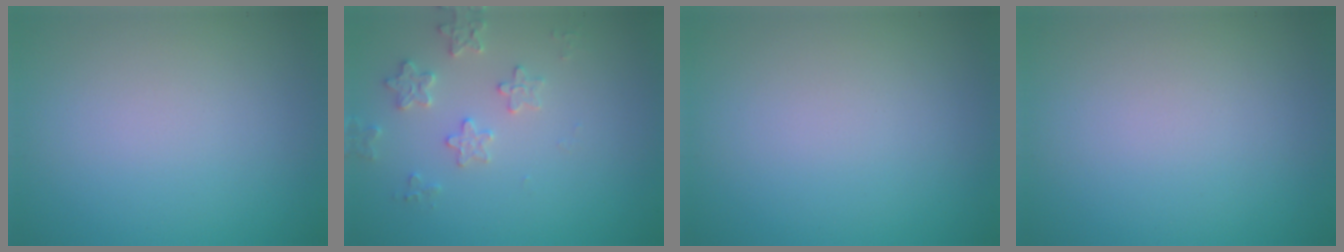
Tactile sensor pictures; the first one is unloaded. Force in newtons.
{"total": 2.5, "press": 2.4, "slide": 0.6}
{"total": 0.0}
{"total": 0.0}